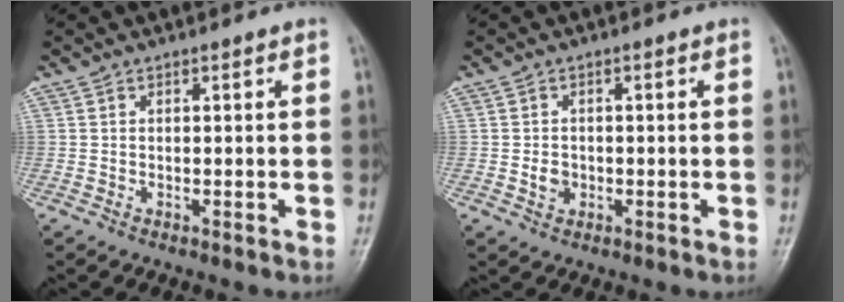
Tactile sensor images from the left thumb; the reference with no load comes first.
{"total": 2.3, "force": [-0.5, 1.9, 1.1], "torque": [-0.012, 0.003, -0.007]}